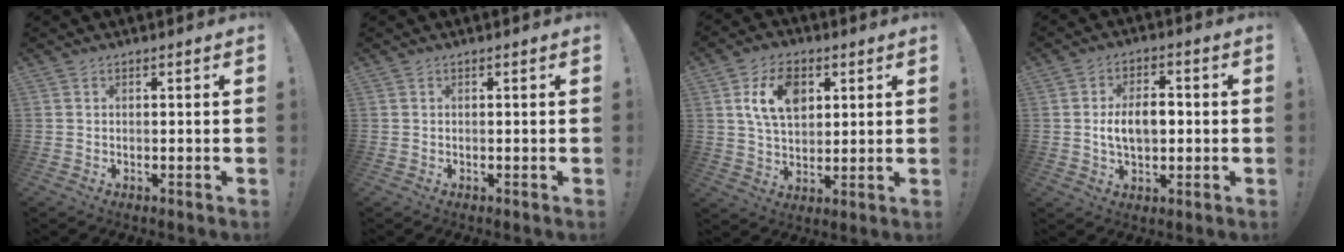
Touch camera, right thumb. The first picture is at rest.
{"total": 0.0}
{"total": 12.2, "force": [4.5, 8.1, 8.0], "torque": [-0.130, 0.003, 0.085]}
{"total": 8.3, "force": [-0.5, 5.0, 6.6], "torque": [-0.109, 0.004, -0.011]}